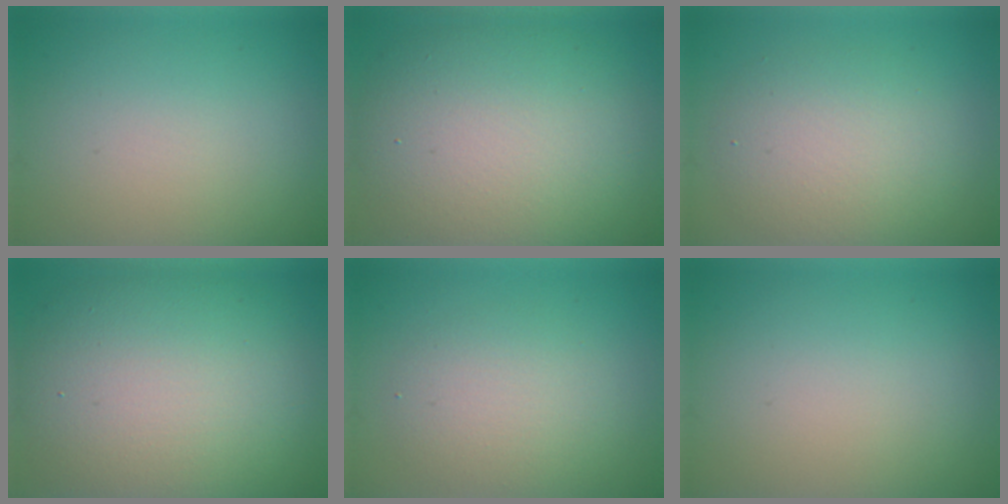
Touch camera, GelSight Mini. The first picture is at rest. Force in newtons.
{"total": 11.7, "press": 11.6, "slide": 1.3}
{"total": 4.9, "press": 4.8, "slide": 0.3}
{"total": 12.9, "press": 12.9, "slide": 0.8}
{"total": 3.5, "press": 3.5, "slide": 0.1}
{"total": 0.0}